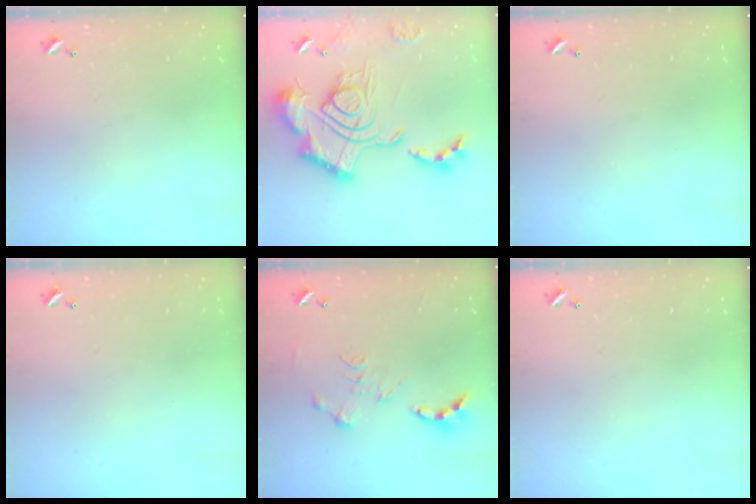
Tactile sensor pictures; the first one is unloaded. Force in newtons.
{"total": 3.0, "press": 2.4, "slide": 1.8}
{"total": 0.0}
{"total": 0.0}
{"total": 0.0}
{"total": 0.0}